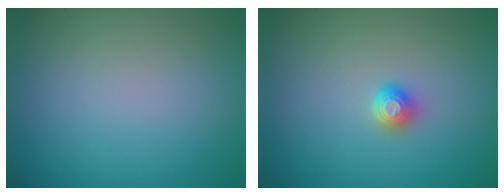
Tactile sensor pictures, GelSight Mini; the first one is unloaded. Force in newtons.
{"total": 1.4, "press": 1.2, "slide": 0.7}